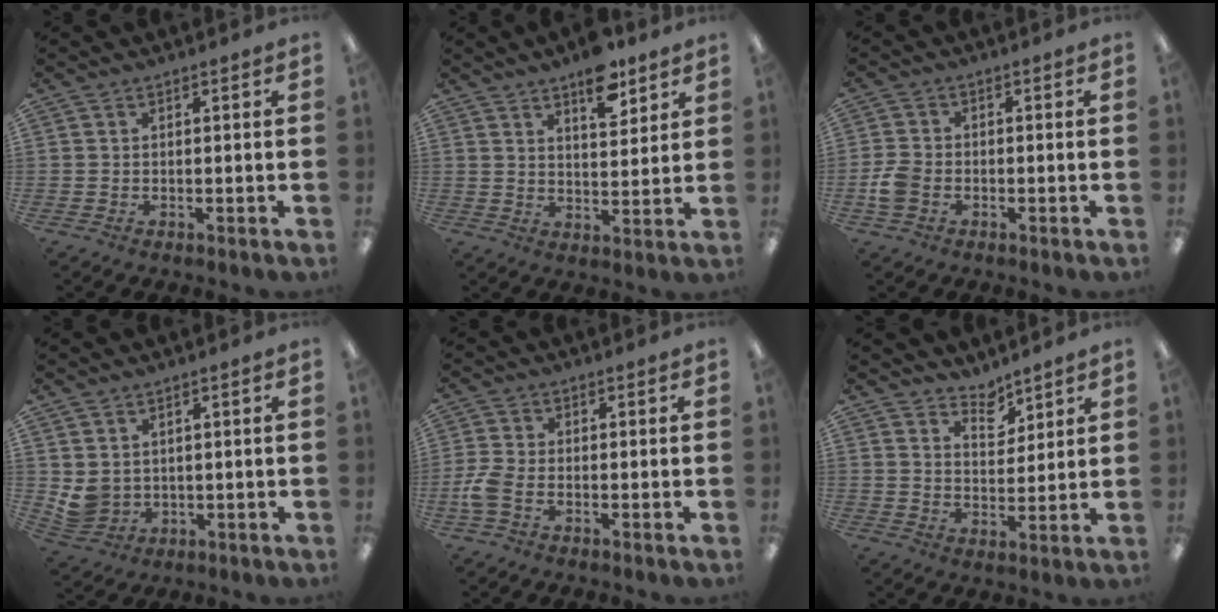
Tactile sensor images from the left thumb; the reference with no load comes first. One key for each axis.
{"total": 9.5, "fx": 6.8, "fy": 3.9, "fz": 5.3, "tx": -0.057, "ty": -0.044, "tz": 0.112}
{"total": 4.7, "fx": -1.6, "fy": 3.4, "fz": 2.9, "tx": -0.058, "ty": 0.007, "tz": -0.029}
{"total": 4.5, "fx": 2.3, "fy": 3.6, "fz": 1.4, "tx": -0.043, "ty": -0.009, "tz": 0.046}
{"total": 4.5, "fx": -1.5, "fy": 2.4, "fz": 3.5, "tx": -0.074, "ty": 0.003, "tz": -0.029}
{"total": 5.5, "fx": 5.0, "fy": 2.1, "fz": 1.0, "tx": -0.003, "ty": -0.040, "tz": 0.088}